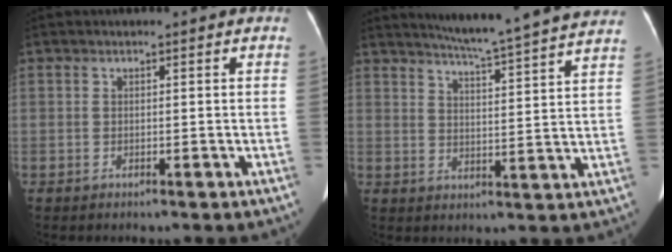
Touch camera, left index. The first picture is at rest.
{"total": 18.6, "force": [16.9, -1.1, 7.5], "torque": [-0.122, -0.033, 0.212]}